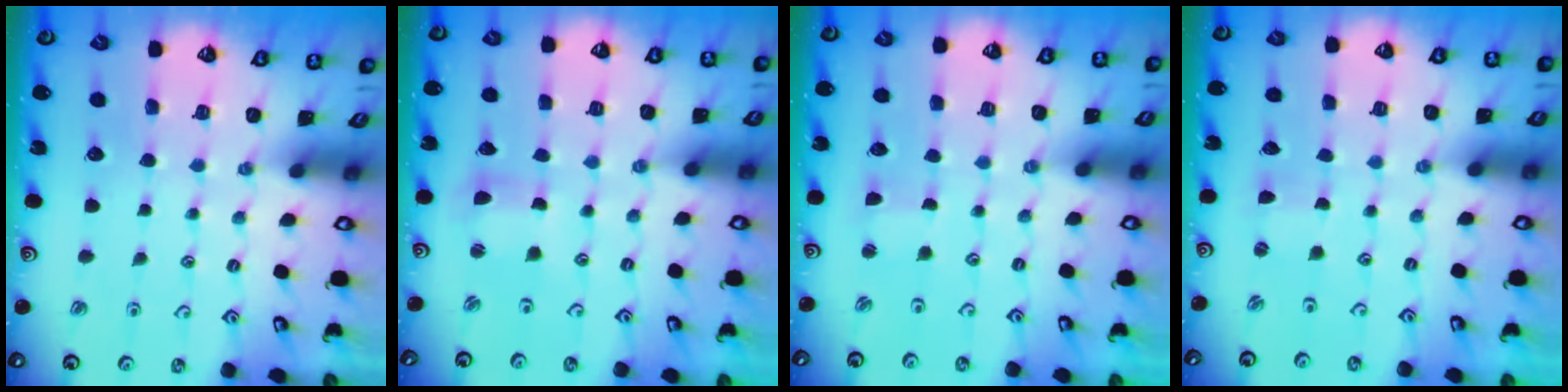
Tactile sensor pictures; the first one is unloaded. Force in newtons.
{"total": 3.3, "press": 3.3, "slide": 0.3}
{"total": 2.0, "press": 2.0, "slide": 0.4}
{"total": 1.4, "press": 1.4, "slide": 0.3}